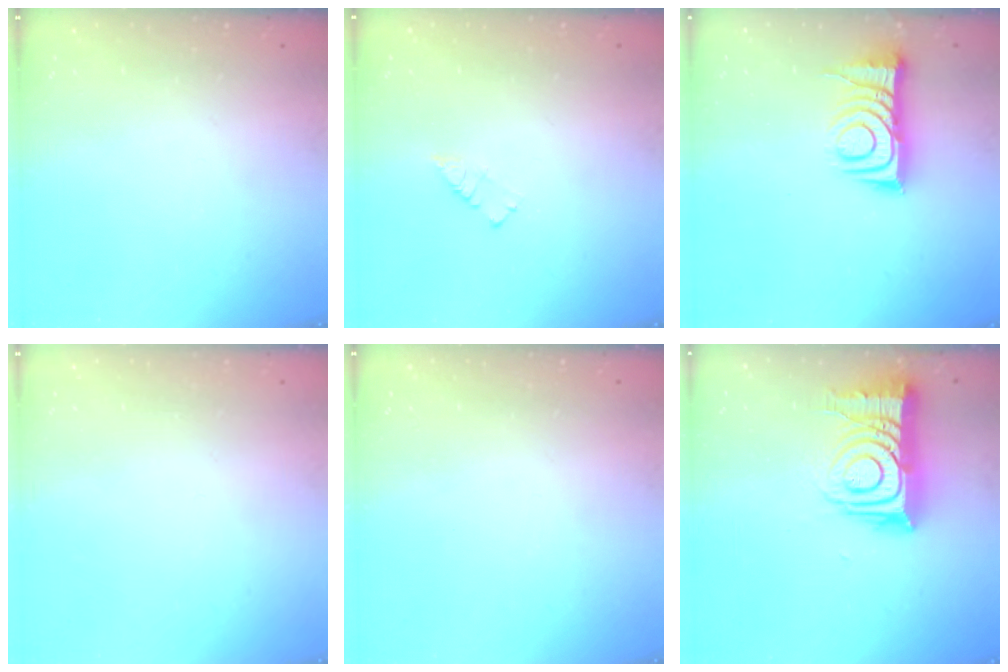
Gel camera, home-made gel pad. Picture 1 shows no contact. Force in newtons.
{"total": 2.9, "press": 2.9, "slide": 0.4}
{"total": 9.7, "press": 9.7, "slide": 0.9}
{"total": 1.7, "press": 1.7, "slide": 0.1}
{"total": 0.0}
{"total": 14.2, "press": 14.2, "slide": 1.2}